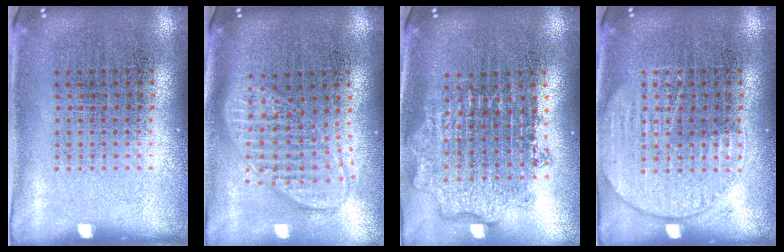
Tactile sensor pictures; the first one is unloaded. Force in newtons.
{"total": 1.9, "press": 1.5, "slide": 1.1}
{"total": 1.8, "press": 1.5, "slide": 1.1}
{"total": 2.0, "press": 1.9, "slide": 0.3}